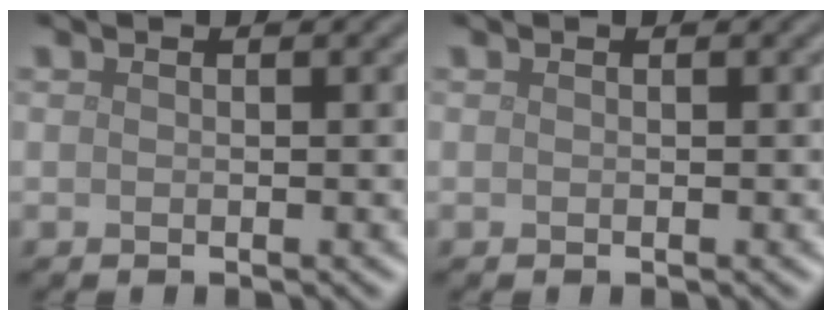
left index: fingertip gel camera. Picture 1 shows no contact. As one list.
[{"total": 0.0}]